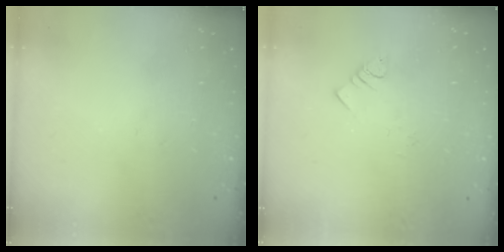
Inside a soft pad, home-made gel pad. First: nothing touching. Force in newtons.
{"total": 1.8, "press": 1.8, "slide": 0.3}